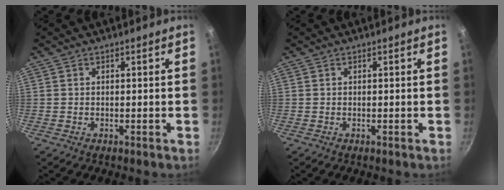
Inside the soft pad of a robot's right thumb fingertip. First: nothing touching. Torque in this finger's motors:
{"motor_torque": [0.00, 0.00, 0.00, 0.00, 0.00]}